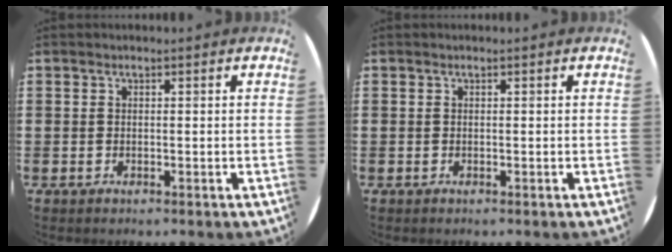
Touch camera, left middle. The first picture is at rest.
{"total": 0.0}